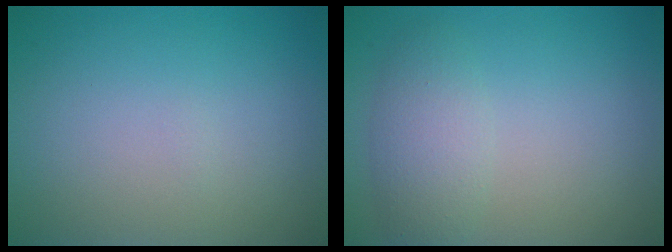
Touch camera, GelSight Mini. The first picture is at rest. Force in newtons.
{"total": 2.7, "press": 2.7, "slide": 0.2}